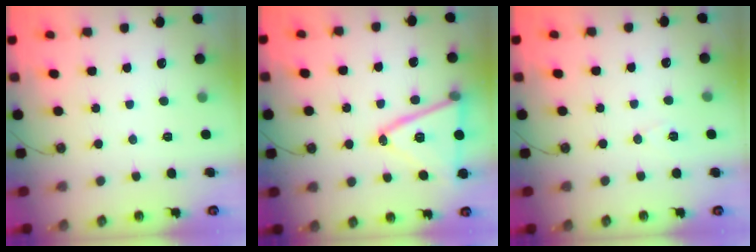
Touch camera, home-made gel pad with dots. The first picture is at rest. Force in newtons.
{"total": 17.3, "press": 16.9, "slide": 3.6}
{"total": 5.7, "press": 3.5, "slide": 4.6}